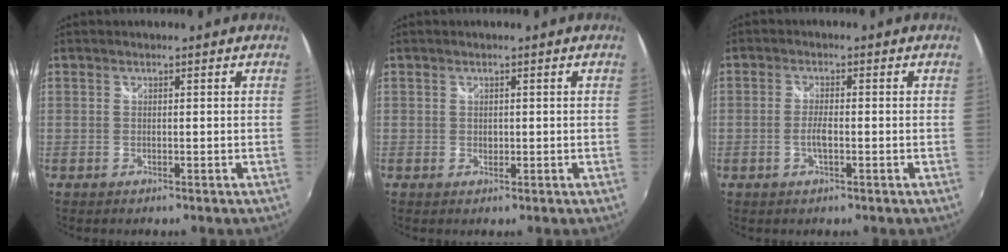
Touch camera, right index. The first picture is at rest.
{"total": 0.7, "force": [0.1, 0.7, 0.2], "torque": [0.000, -0.002, 0.001]}
{"total": 2.6, "force": [-0.9, 0.6, 2.4], "torque": [-0.051, -0.002, -0.017]}